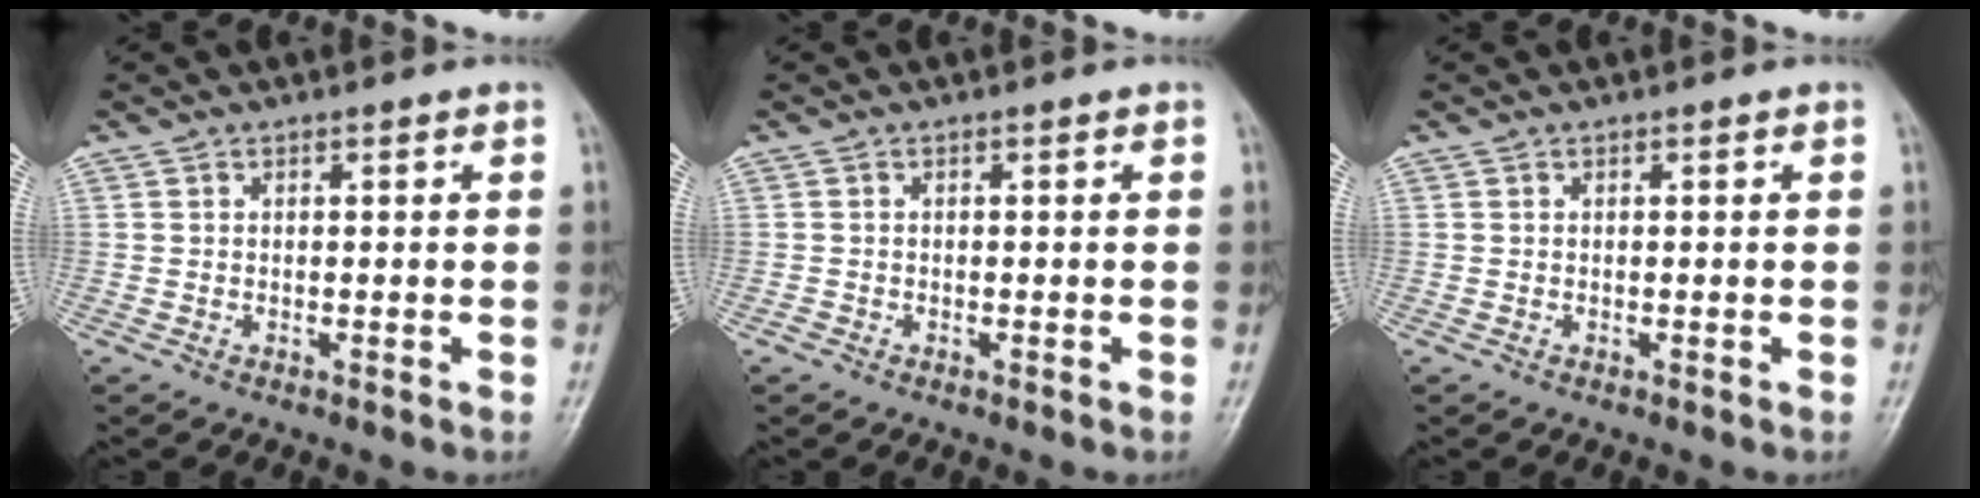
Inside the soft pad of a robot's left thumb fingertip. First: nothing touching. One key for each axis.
{"total": 0.7, "fx": -0.5, "fy": 0.5, "fz": 0.1, "tx": -0.005, "ty": 0.000, "tz": -0.014}
{"total": 0.0}